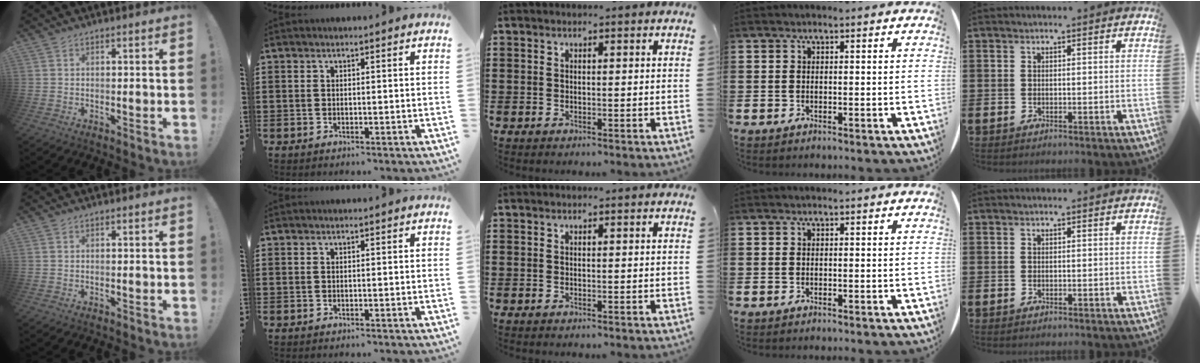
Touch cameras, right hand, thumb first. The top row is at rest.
{}